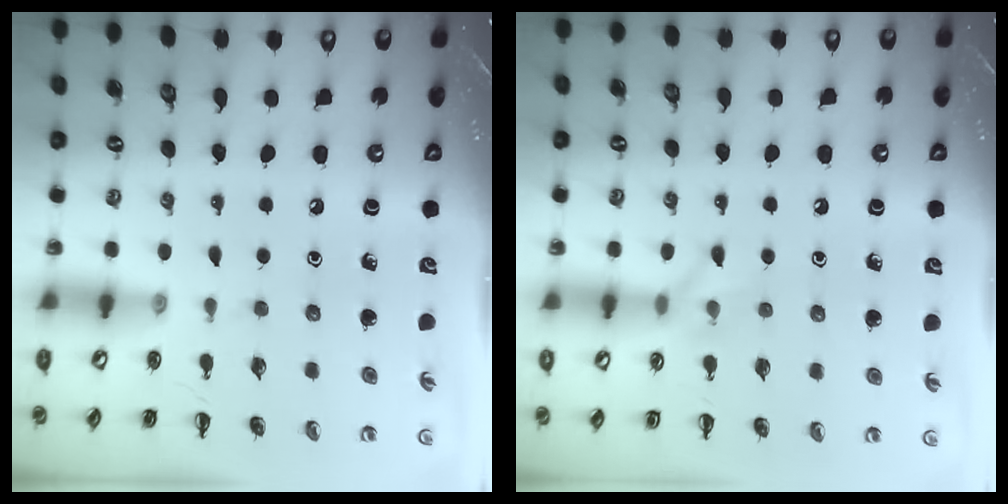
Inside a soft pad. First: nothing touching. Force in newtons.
{"total": 6.8, "press": 6.7, "slide": 1.0}